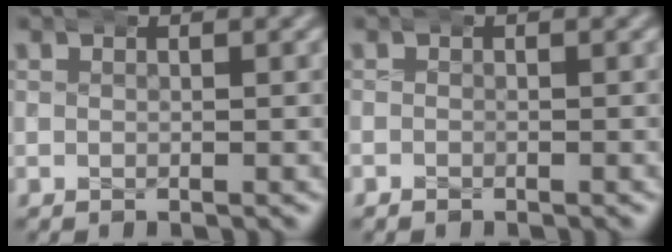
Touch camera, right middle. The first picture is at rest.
{"total": 0.6, "force": [-0.5, 0.3, 0.1], "torque": [0.005, 0.001, -0.010]}